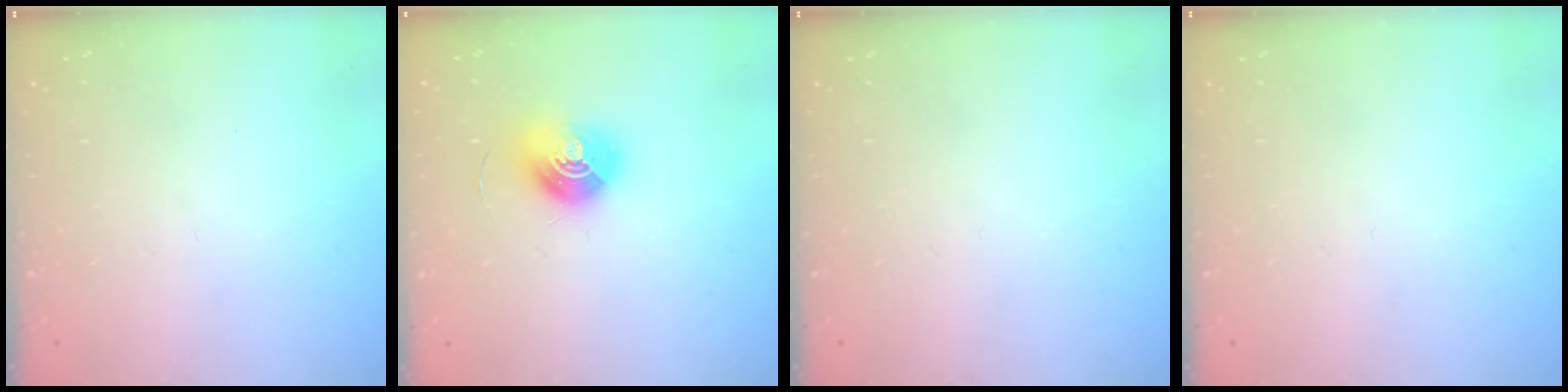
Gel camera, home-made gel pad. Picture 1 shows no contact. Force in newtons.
{"total": 10.3, "press": 10.3, "slide": 0.5}
{"total": 0.0}
{"total": 0.0}